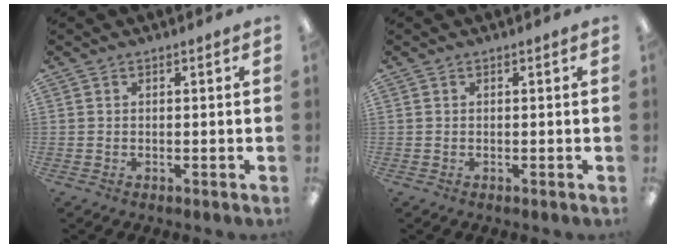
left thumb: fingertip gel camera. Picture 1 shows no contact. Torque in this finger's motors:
{"motor_torque": [-0.04, -0.04, 0.14, 0.06, 0.00]}